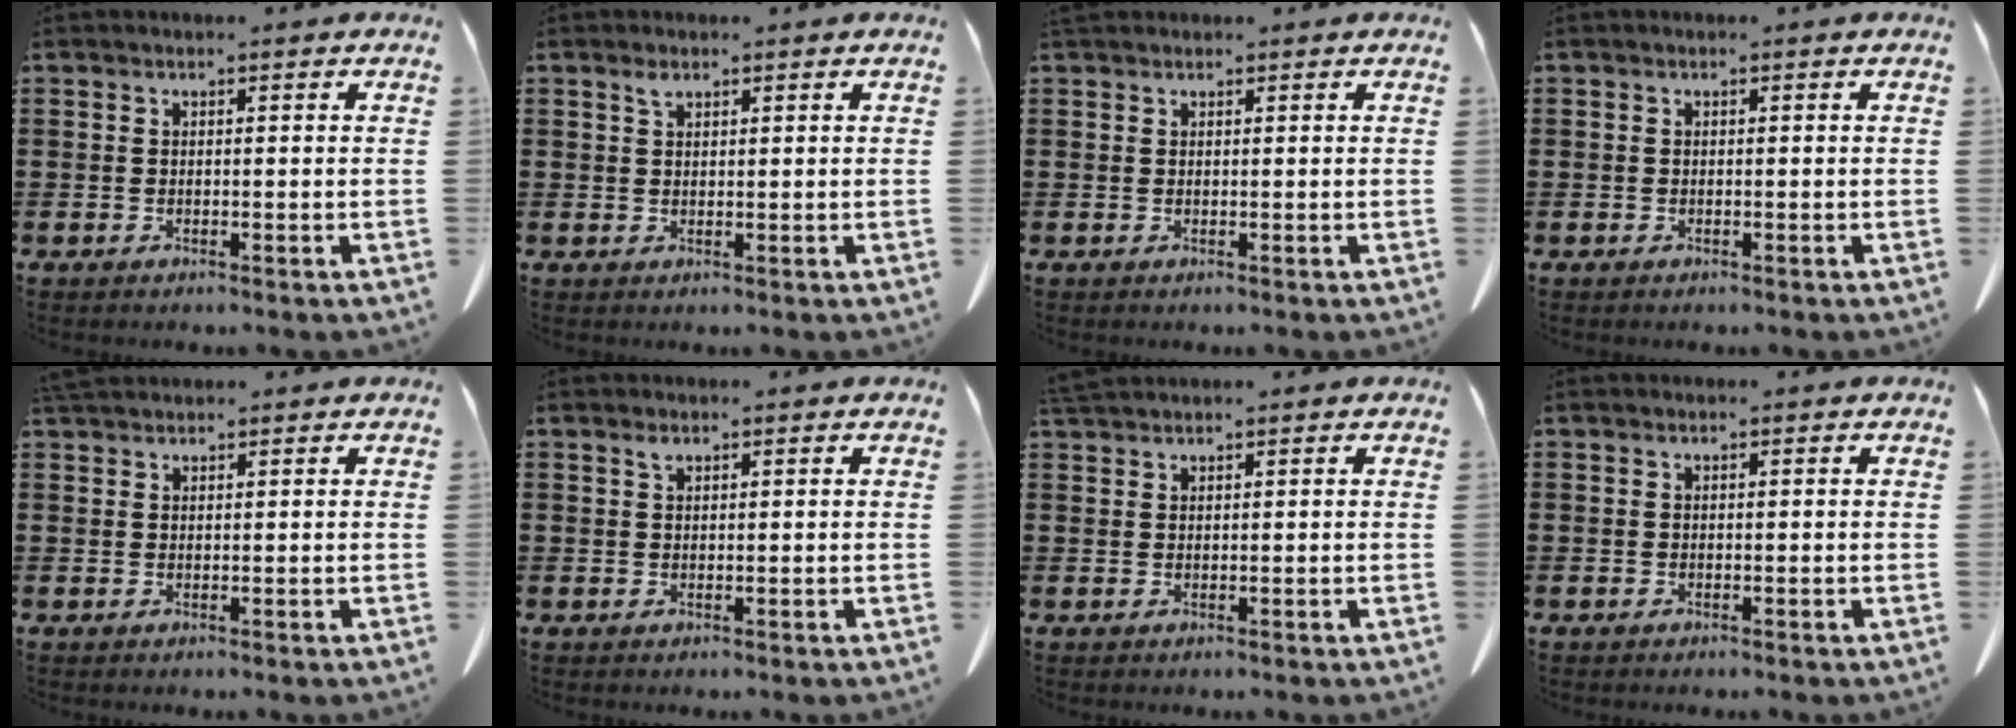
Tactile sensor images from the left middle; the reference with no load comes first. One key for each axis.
{"total": 1.4, "fx": 1.0, "fy": 0.6, "fz": 0.7, "tx": -0.019, "ty": 0.000, "tz": 0.020}
{"total": 0.8, "fx": 0.7, "fy": 0.4, "fz": 0.2, "tx": -0.007, "ty": 0.001, "tz": 0.015}
{"total": 0.0}
{"total": 2.0, "fx": 1.8, "fy": 0.5, "fz": 0.7, "tx": -0.021, "ty": 0.001, "tz": 0.037}
{"total": 1.0, "fx": 0.7, "fy": 0.4, "fz": 0.6, "tx": -0.014, "ty": 0.000, "tz": 0.014}
{"total": 1.7, "fx": 1.6, "fy": 0.0, "fz": 0.6, "tx": -0.015, "ty": -0.001, "tz": 0.033}
{"total": 0.0}